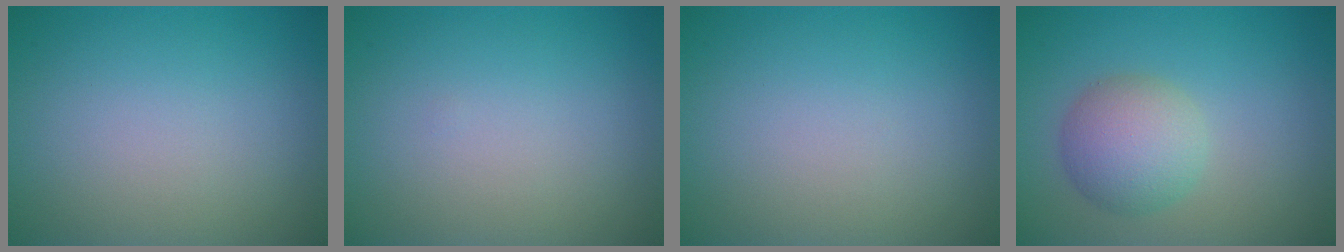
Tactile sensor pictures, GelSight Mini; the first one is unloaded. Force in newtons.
{"total": 0.0}
{"total": 0.0}
{"total": 4.3, "press": 4.3, "slide": 0.0}